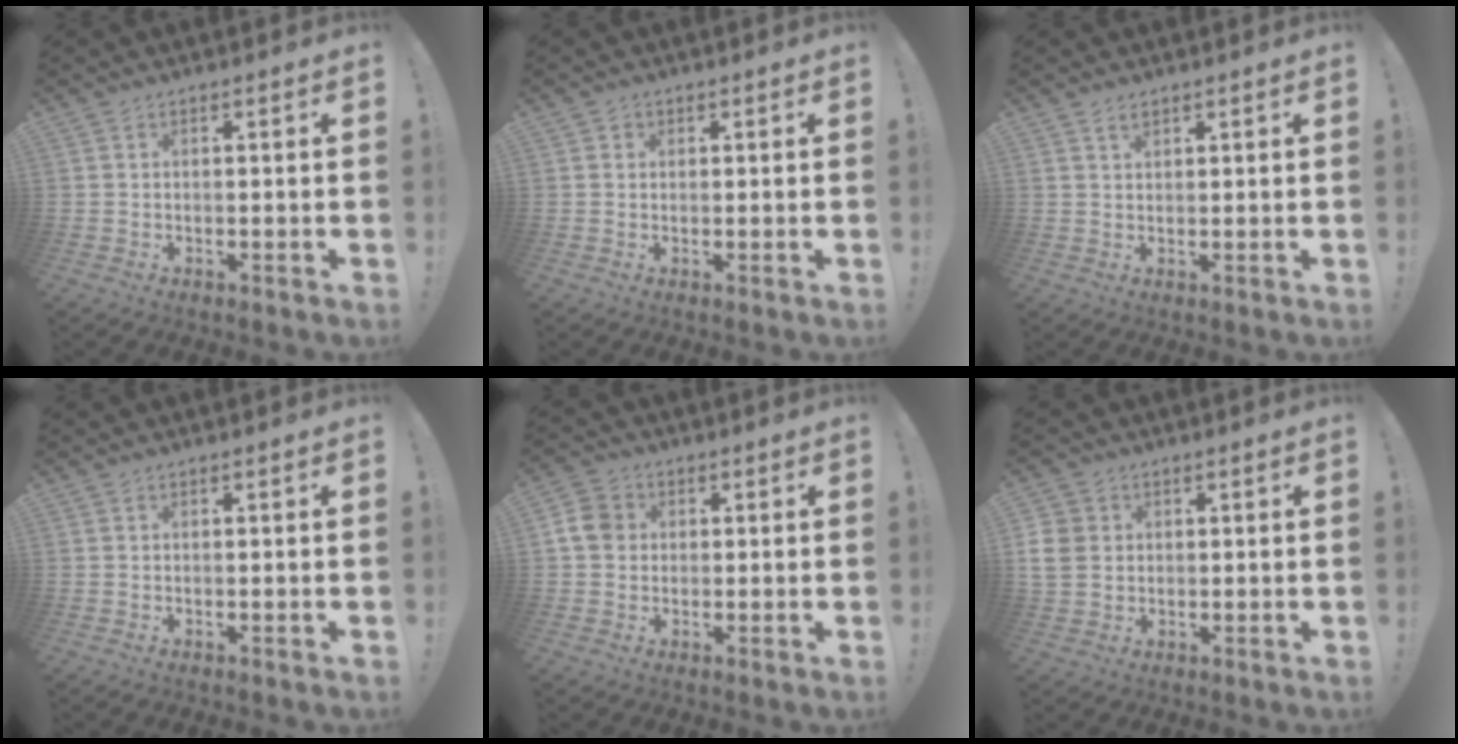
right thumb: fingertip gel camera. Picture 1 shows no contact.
{"total": 1.1, "force": [0.5, 1.0, 0.1], "torque": [-0.001, 0.000, 0.008]}
{"total": 1.8, "force": [1.3, 0.9, 0.8], "torque": [-0.007, -0.006, 0.022]}
{"total": 0.0}
{"total": 7.3, "force": [0.9, 6.3, 3.5], "torque": [-0.067, 0.012, 0.018]}
{"total": 6.1, "force": [1.1, 5.4, 2.5], "torque": [-0.055, 0.003, 0.024]}